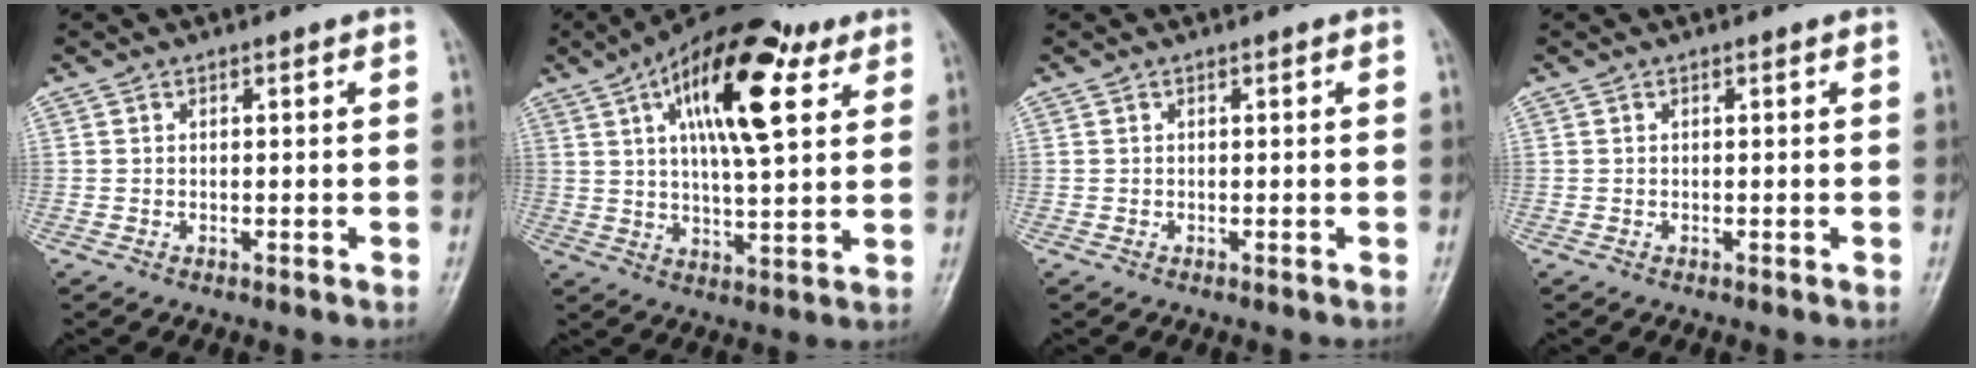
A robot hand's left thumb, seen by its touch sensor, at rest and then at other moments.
{"total": 20.1, "force": [8.4, 7.6, 16.6], "torque": [-0.244, -0.011, 0.129]}
{"total": 0.0}
{"total": 0.0}